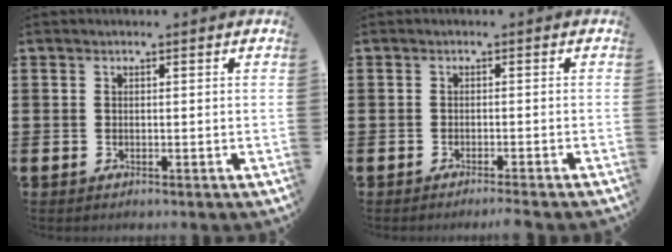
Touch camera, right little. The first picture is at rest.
{"total": 0.9, "force": [-0.9, -0.2, 0.3], "torque": [-0.003, 0.000, -0.018]}